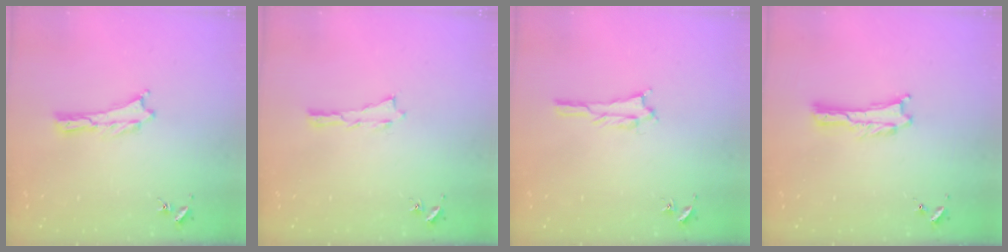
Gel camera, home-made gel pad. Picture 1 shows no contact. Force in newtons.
{"total": 0.0}
{"total": 1.7, "press": 1.7, "slide": 0.2}
{"total": 0.0}